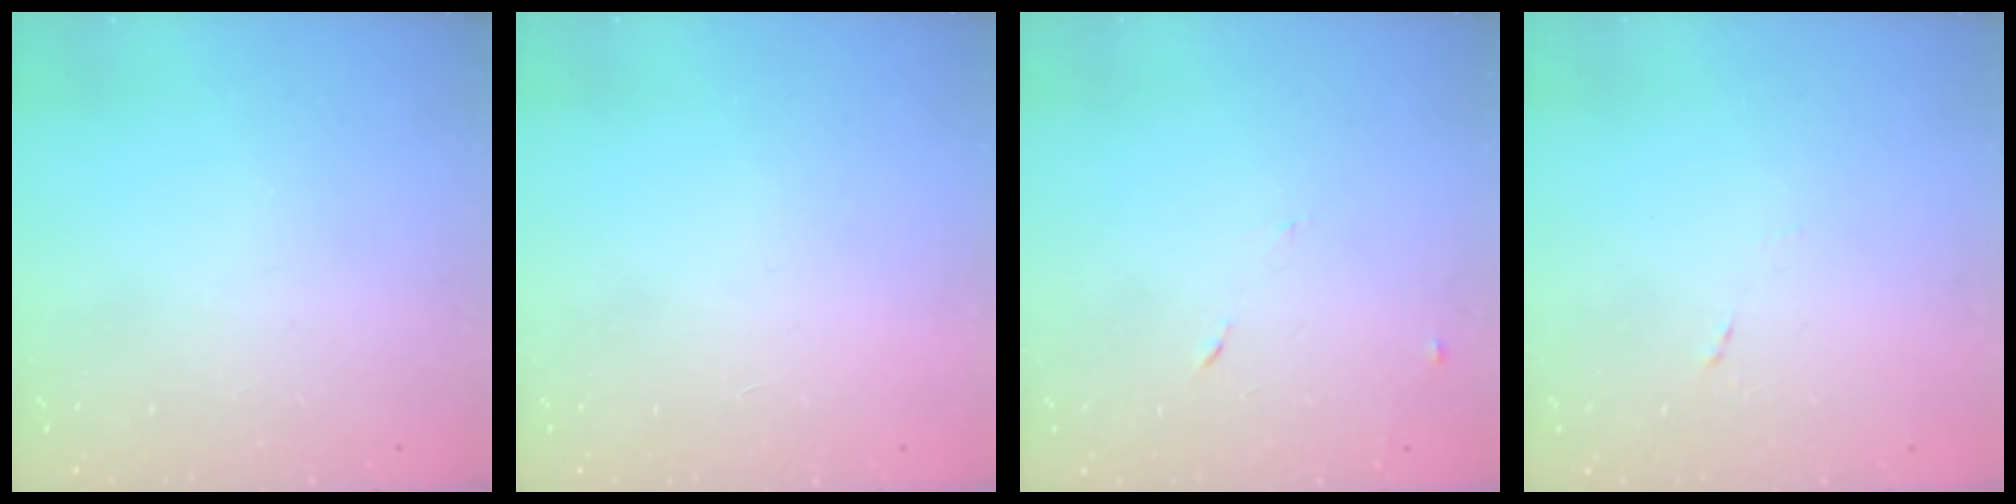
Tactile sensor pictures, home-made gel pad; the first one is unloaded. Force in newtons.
{"total": 1.5, "press": 1.5, "slide": 0.1}
{"total": 6.7, "press": 6.7, "slide": 0.8}
{"total": 4.9, "press": 4.7, "slide": 1.1}